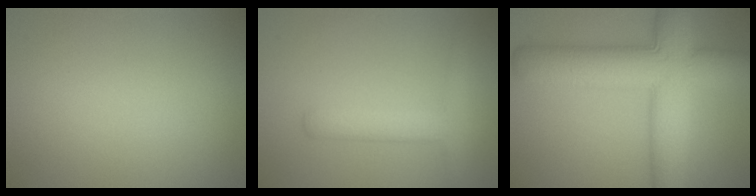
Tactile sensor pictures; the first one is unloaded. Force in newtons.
{"total": 3.0, "press": 3.0, "slide": 0.2}
{"total": 10.1, "press": 10.1, "slide": 0.3}